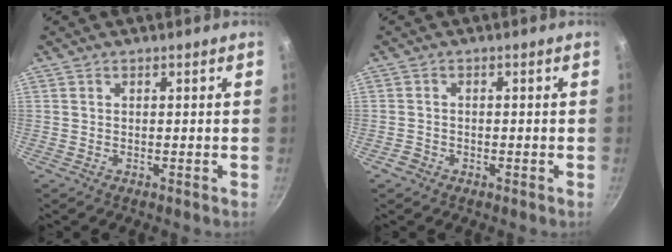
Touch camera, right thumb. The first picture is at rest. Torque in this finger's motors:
{"motor_torque": [0.65, 0.09, -0.40, -0.01, -0.02]}